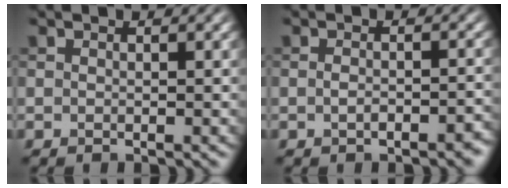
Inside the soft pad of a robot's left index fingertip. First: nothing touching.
{"total": 2.3, "force": [-1.0, 0.9, 1.8], "torque": [-0.032, 0.001, -0.012]}